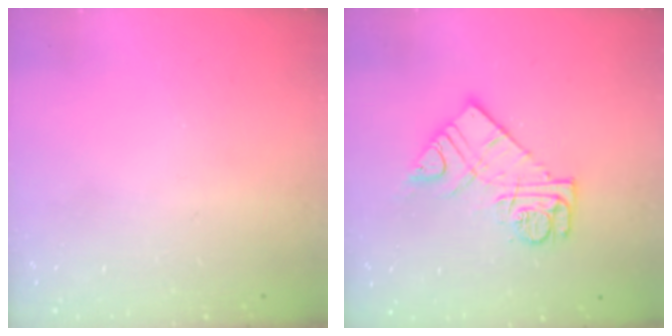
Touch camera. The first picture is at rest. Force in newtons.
{"total": 12.0, "press": 11.9, "slide": 1.1}